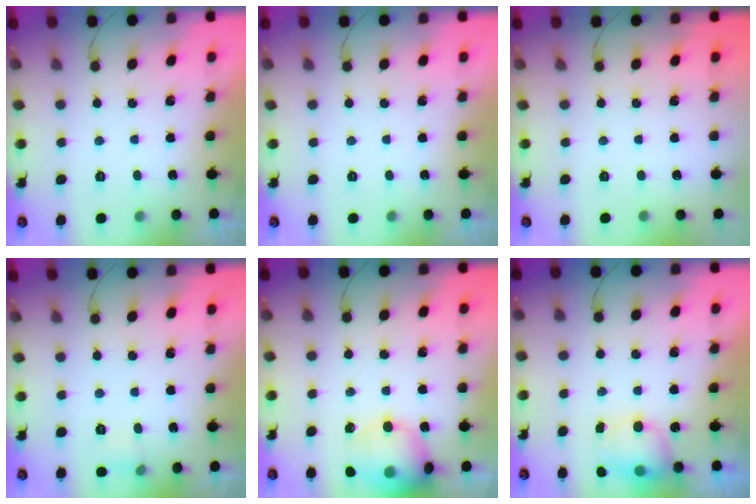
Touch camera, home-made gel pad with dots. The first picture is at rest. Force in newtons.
{"total": 0.0}
{"total": 0.0}
{"total": 4.4, "press": 4.2, "slide": 1.2}
{"total": 16.4, "press": 16.1, "slide": 3.0}
{"total": 6.3, "press": 6.2, "slide": 0.7}